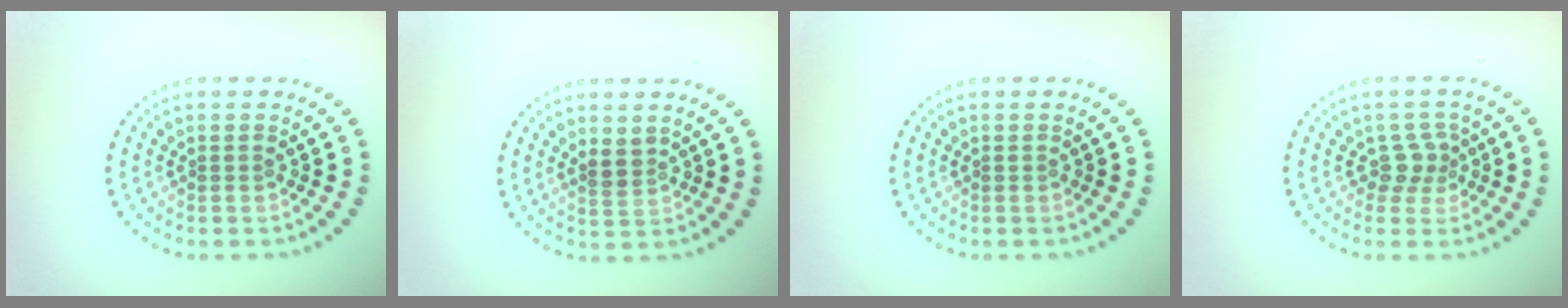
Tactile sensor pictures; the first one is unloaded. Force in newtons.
{"total": 1.6, "press": 1.4, "slide": 0.8}
{"total": 0.0}
{"total": 2.1, "press": 1.6, "slide": 1.3}